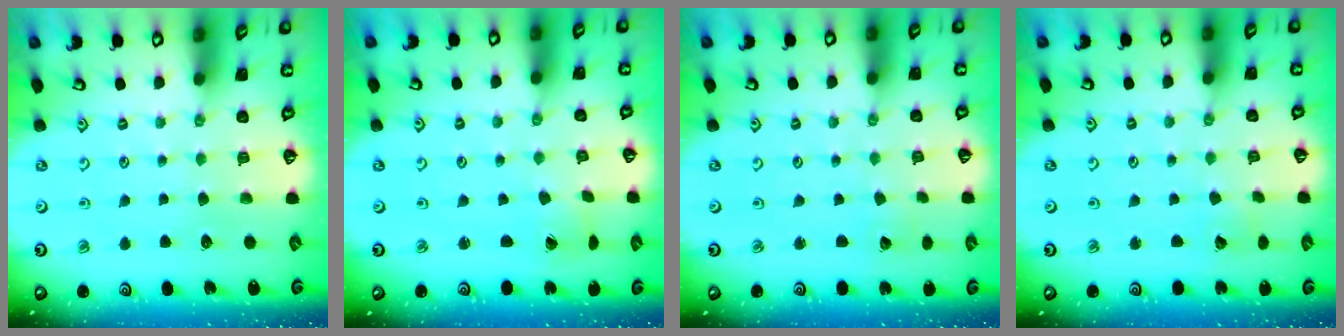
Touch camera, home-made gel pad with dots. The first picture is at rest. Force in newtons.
{"total": 1.7, "press": 1.7, "slide": 0.1}
{"total": 1.5, "press": 1.5, "slide": 0.0}
{"total": 1.4, "press": 1.4, "slide": 0.1}